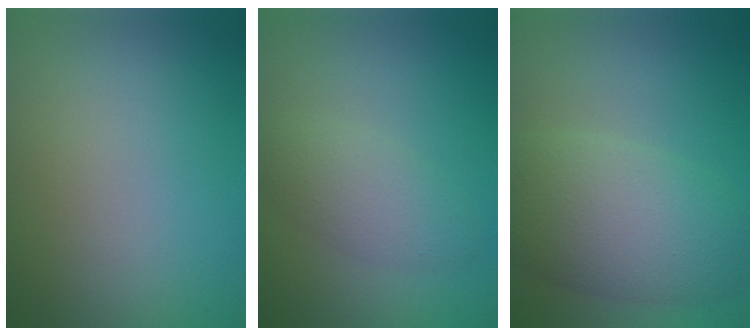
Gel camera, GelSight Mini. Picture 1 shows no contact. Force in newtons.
{"total": 2.9, "press": 2.9, "slide": 0.1}
{"total": 7.6, "press": 7.6, "slide": 0.6}